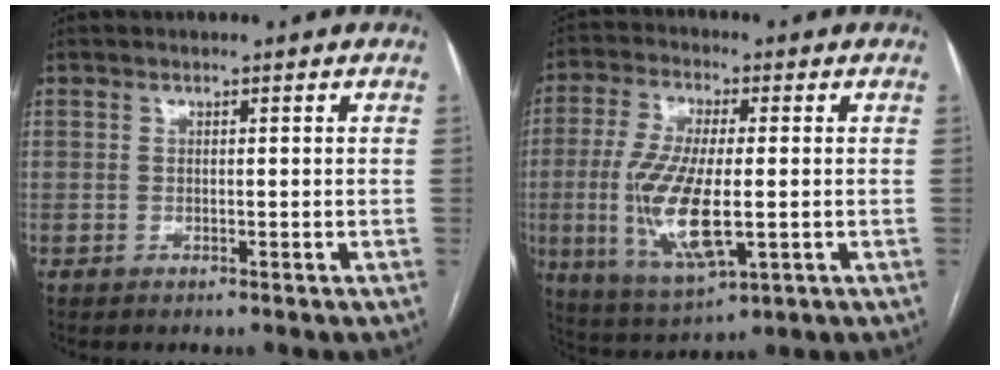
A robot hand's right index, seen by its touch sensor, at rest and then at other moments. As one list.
[{"total": 13.2, "force": [-1.8, 3.8, 12.5], "torque": [-0.264, -0.018, -0.026]}]